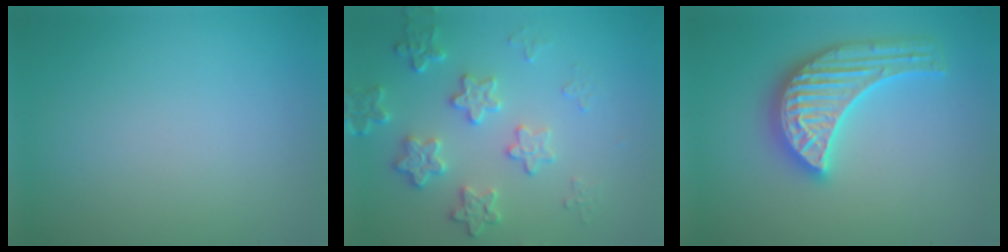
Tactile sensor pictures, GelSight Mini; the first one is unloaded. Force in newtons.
{"total": 4.1, "press": 3.6, "slide": 2.0}
{"total": 5.6, "press": 5.5, "slide": 0.8}